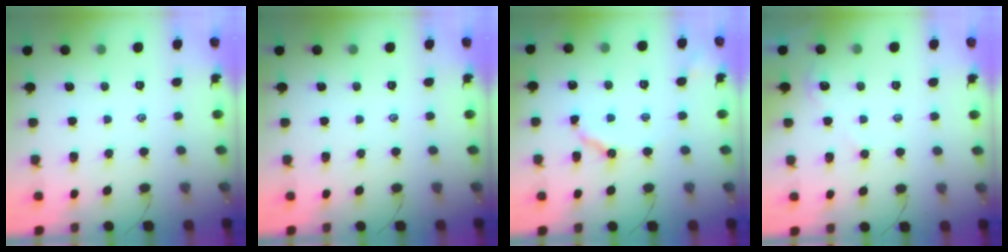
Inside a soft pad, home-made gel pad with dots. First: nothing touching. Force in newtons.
{"total": 0.0}
{"total": 5.1, "press": 5.1, "slide": 0.6}
{"total": 2.2, "press": 2.2, "slide": 0.4}